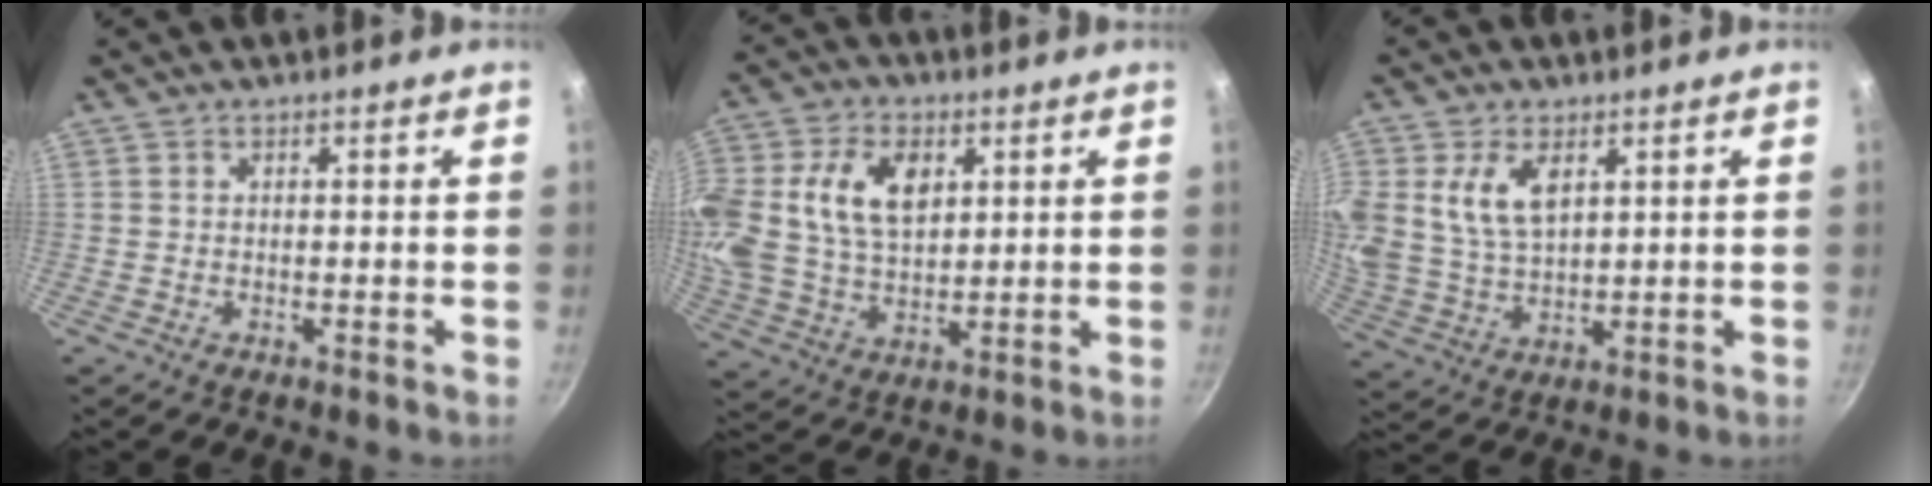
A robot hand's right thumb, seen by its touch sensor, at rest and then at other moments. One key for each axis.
{"total": 19.4, "fx": 5.1, "fy": 13.3, "fz": 13.1, "tx": -0.279, "ty": 0.015, "tz": 0.096}
{"total": 10.0, "fx": 3.6, "fy": 6.0, "fz": 7.1, "tx": -0.132, "ty": -0.019, "tz": 0.076}